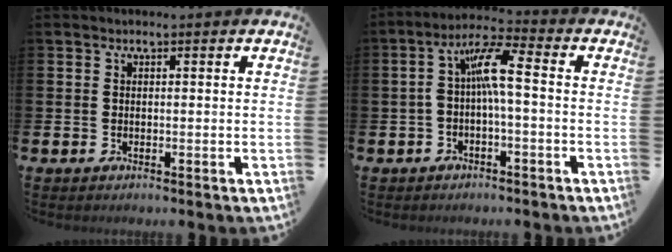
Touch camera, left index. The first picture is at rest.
{"total": 7.1, "force": [0.5, 2.1, 6.7], "torque": [-0.140, 0.009, 0.002]}